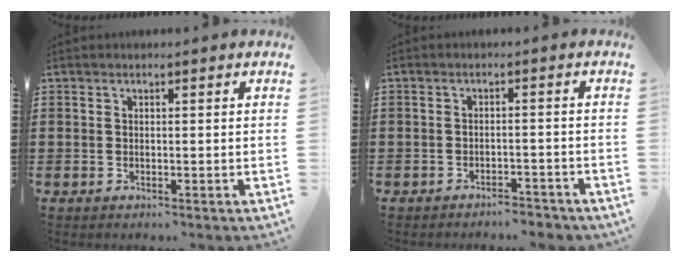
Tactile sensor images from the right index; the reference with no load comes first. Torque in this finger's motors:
{"motor_torque": [-0.20, 0.15, 0.09, -0.01]}